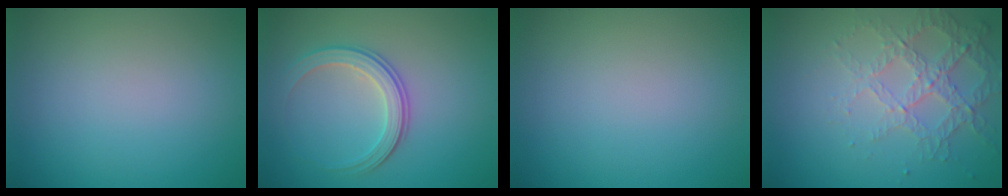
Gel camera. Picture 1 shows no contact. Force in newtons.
{"total": 2.9, "press": 2.7, "slide": 1.0}
{"total": 0.0}
{"total": 4.3, "press": 3.0, "slide": 3.0}